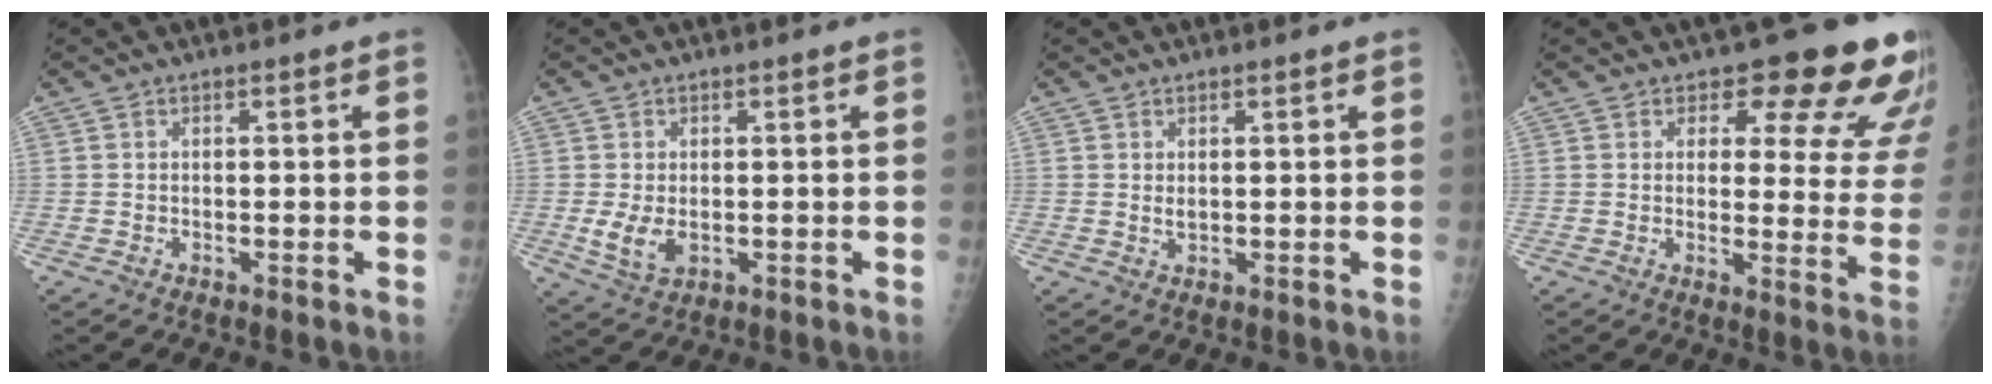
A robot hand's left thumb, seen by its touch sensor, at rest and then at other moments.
{"total": 4.7, "force": [-0.4, 2.9, 3.7], "torque": [-0.071, -0.011, 0.001]}
{"total": 1.6, "force": [0.7, 0.7, 1.3], "torque": [-0.020, -0.006, 0.015]}
{"total": 15.9, "force": [12.4, 5.8, 8.2], "torque": [-0.043, -0.080, 0.125]}